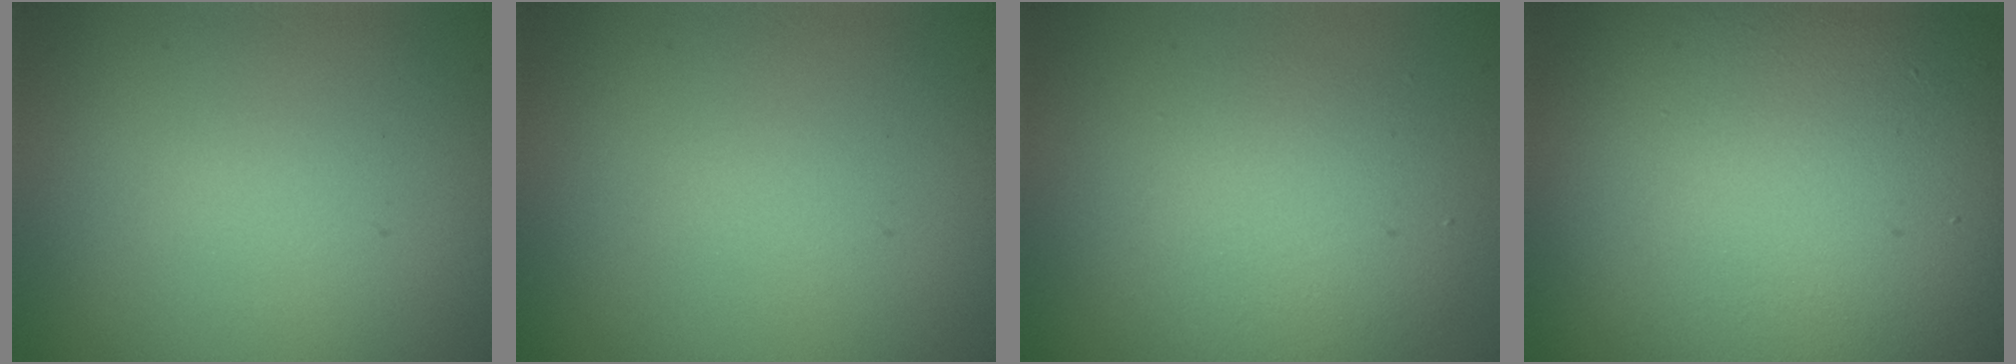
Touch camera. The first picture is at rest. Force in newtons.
{"total": 0.0}
{"total": 2.5, "press": 2.5, "slide": 0.4}
{"total": 18.8, "press": 18.8, "slide": 0.9}